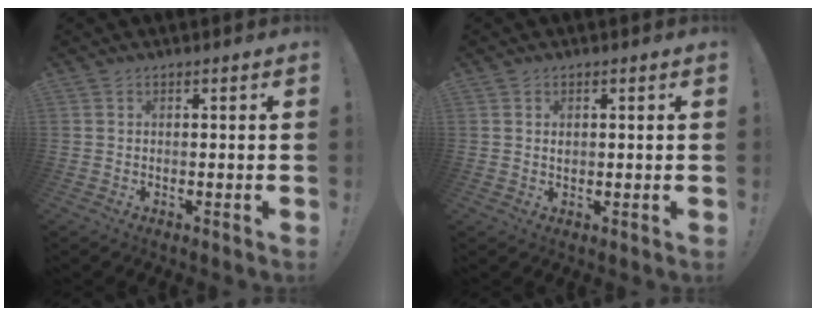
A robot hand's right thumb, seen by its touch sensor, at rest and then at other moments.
{"total": 1.0, "force": [0.3, 0.9, 0.3], "torque": [-0.007, 0.005, 0.006]}